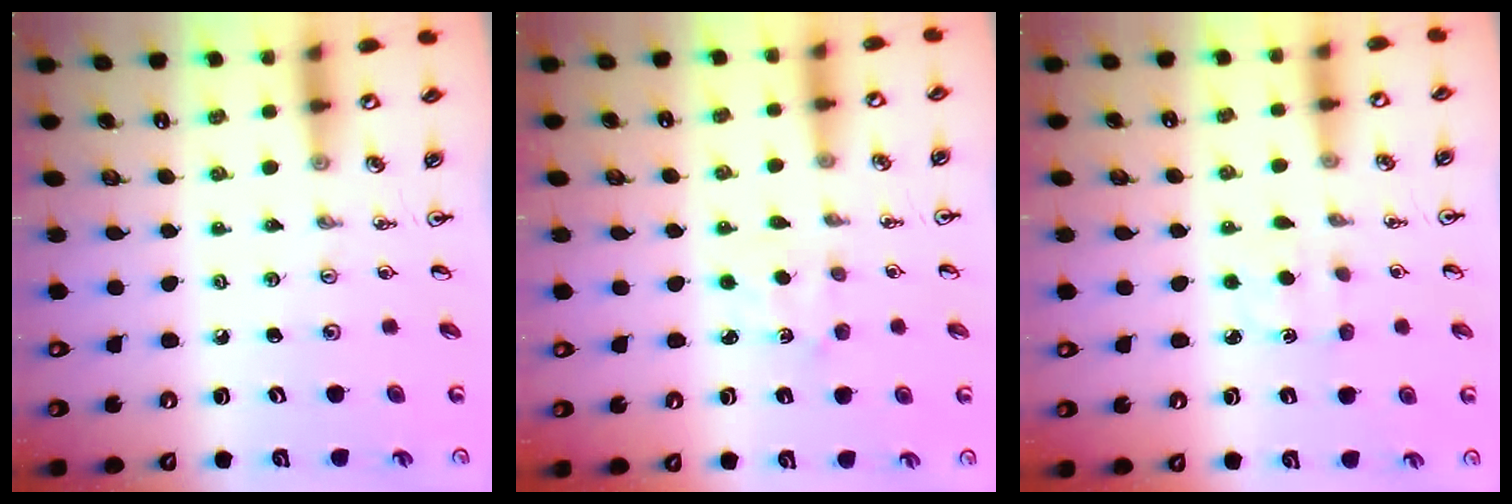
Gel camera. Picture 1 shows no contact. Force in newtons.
{"total": 2.7, "press": 2.7, "slide": 0.4}
{"total": 2.3, "press": 2.3, "slide": 0.3}